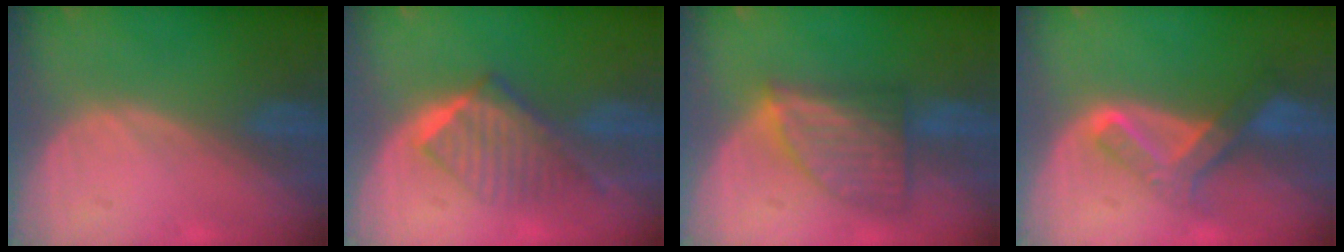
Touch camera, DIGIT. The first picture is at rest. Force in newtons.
{"total": 6.5, "press": 6.2, "slide": 2.1}
{"total": 7.5, "press": 6.8, "slide": 3.1}
{"total": 6.6, "press": 5.8, "slide": 3.0}